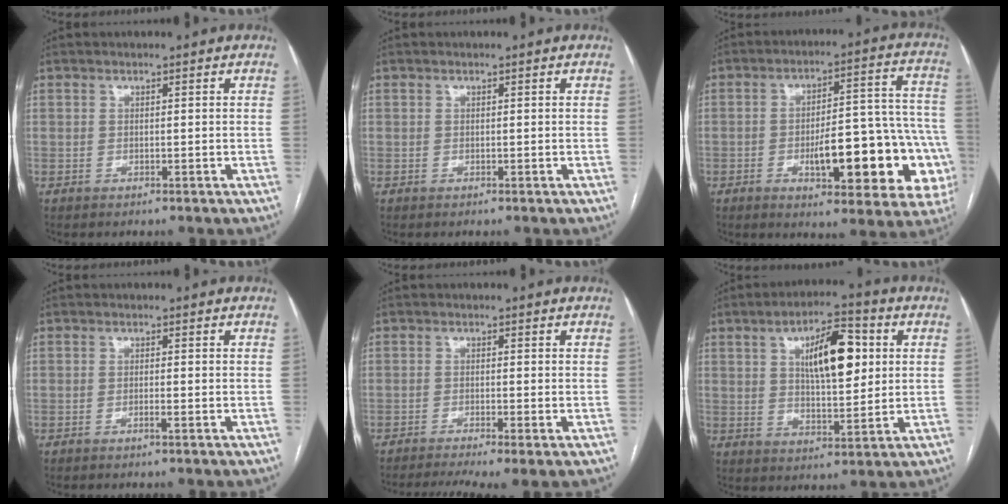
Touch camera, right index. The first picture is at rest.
{"total": 0.0}
{"total": 19.6, "force": [-5.8, 5.8, 17.8], "torque": [-0.149, 0.040, -0.061]}
{"total": 1.0, "force": [-0.5, 0.0, 0.9], "torque": [-0.017, 0.000, -0.009]}
{"total": 7.7, "force": [-5.5, 0.5, 5.4], "torque": [-0.086, -0.007, -0.088]}
{"total": 11.5, "force": [3.1, 3.8, 10.4], "torque": [-0.170, 0.014, 0.052]}